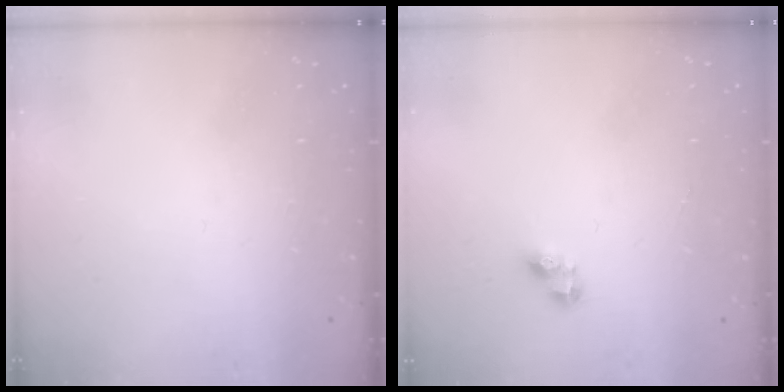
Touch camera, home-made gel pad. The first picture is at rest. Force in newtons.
{"total": 3.3, "press": 3.3, "slide": 0.4}